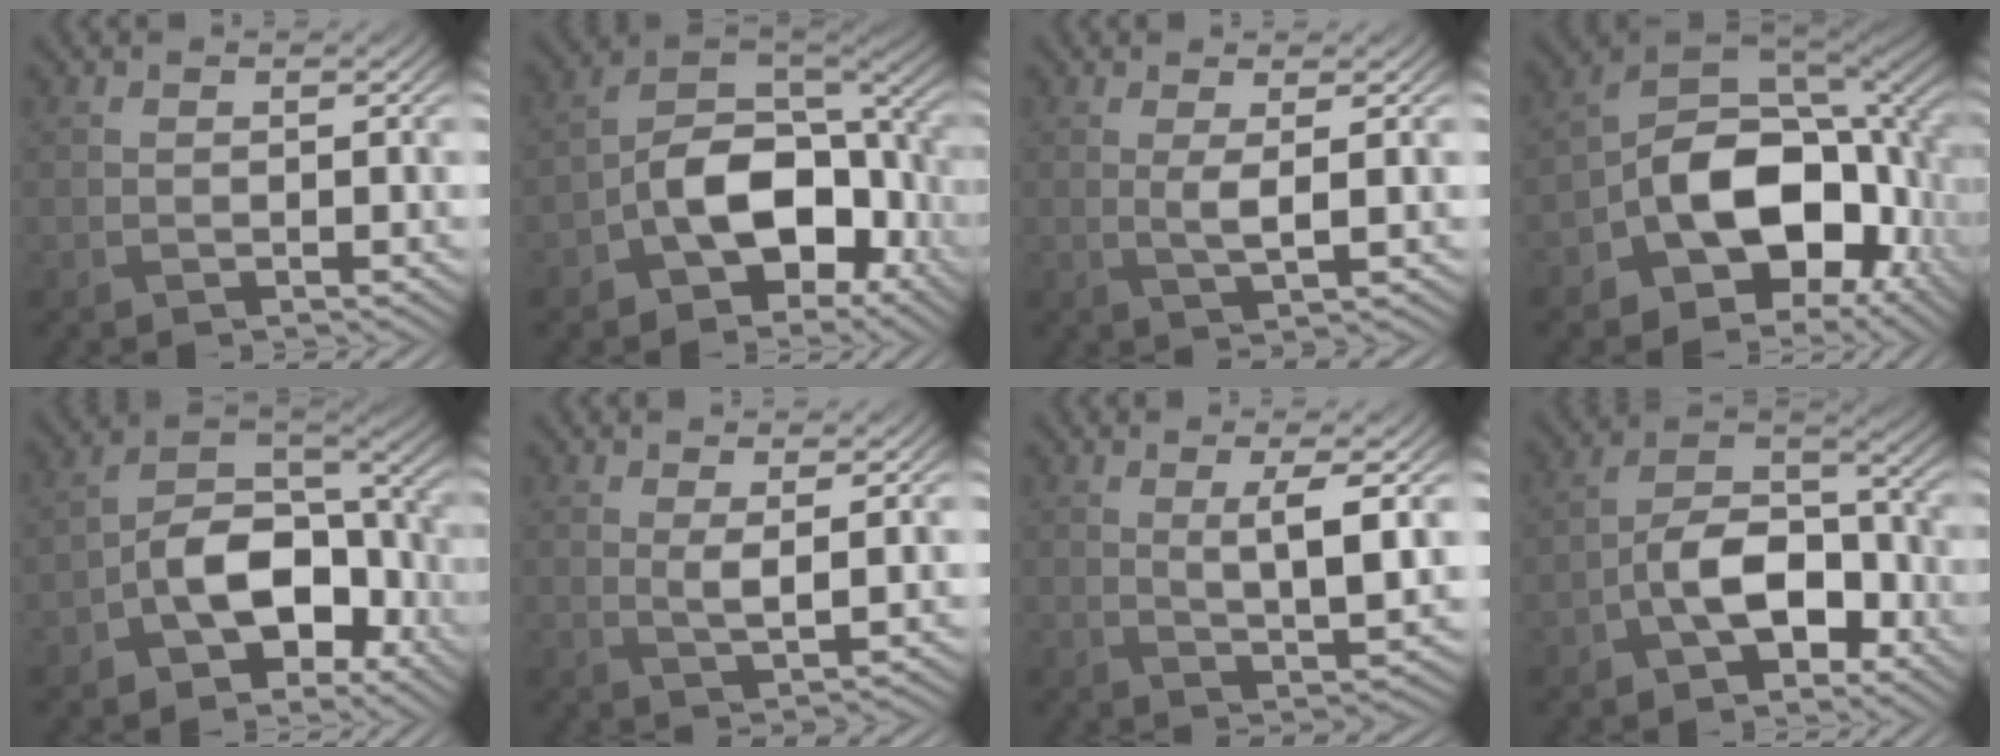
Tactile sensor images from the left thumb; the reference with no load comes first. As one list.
[{"total": 12.3, "force": [-4.6, 7.6, 8.5], "torque": [-0.152, -0.009, -0.094]}, {"total": 2.4, "force": [0.5, 0.4, 2.4], "torque": [-0.052, -0.002, 0.009]}, {"total": 15.3, "force": [-4.8, 10.4, 10.2], "torque": [-0.185, -0.030, -0.089]}, {"total": 10.4, "force": [-4.4, 6.4, 6.9], "torque": [-0.121, -0.001, -0.094]}, {"total": 2.4, "force": [0.9, 0.5, 2.1], "torque": [-0.050, -0.005, 0.019]}, {"total": 5.1, "force": [1.5, 1.1, 4.8], "torque": [-0.091, -0.004, 0.031]}, {"total": 8.3, "force": [-3.5, 4.7, 5.8], "torque": [-0.100, 0.013, -0.073]}]